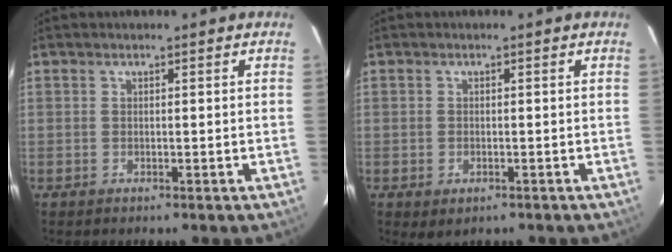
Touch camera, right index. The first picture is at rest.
{"total": 1.9, "force": [-0.9, 1.2, 1.2], "torque": [-0.018, -0.002, 0.000]}